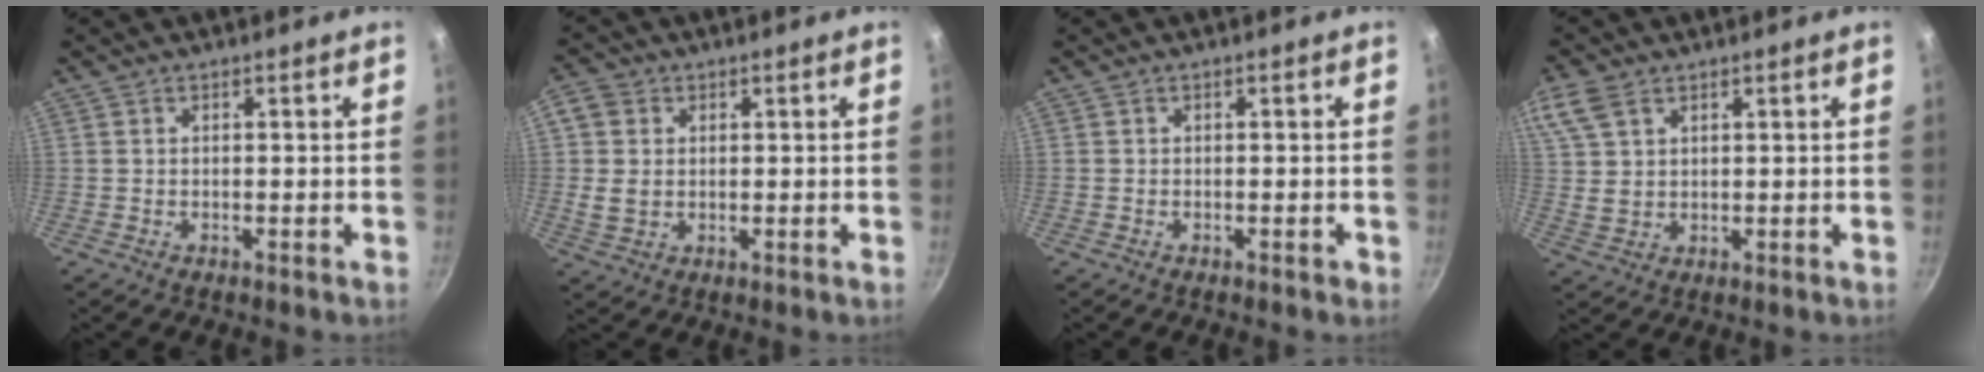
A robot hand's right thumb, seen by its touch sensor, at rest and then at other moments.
{"total": 5.7, "force": [0.7, 4.8, 3.0], "torque": [-0.044, -0.004, 0.008]}
{"total": 0.7, "force": [-0.4, 0.4, 0.5], "torque": [-0.006, 0.003, -0.006]}
{"total": 7.1, "force": [3.9, 4.4, 3.9], "torque": [-0.074, -0.002, 0.080]}